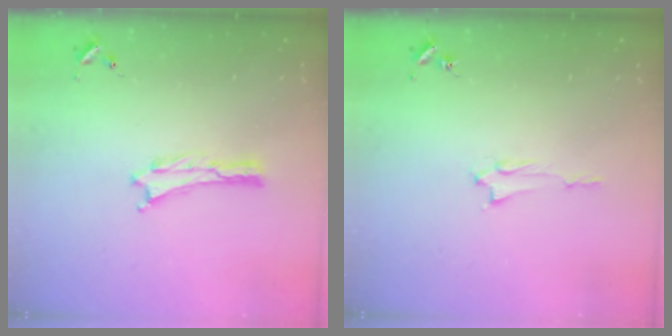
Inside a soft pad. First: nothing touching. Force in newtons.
{"total": 1.3, "press": 1.3, "slide": 0.2}